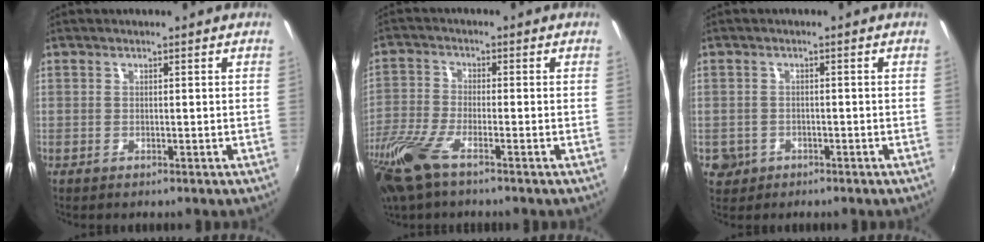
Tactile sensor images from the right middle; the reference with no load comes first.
{"total": 11.1, "force": [-7.2, 3.1, 7.8], "torque": [-0.187, -0.035, -0.149]}
{"total": 4.3, "force": [-1.7, 3.8, 1.3], "torque": [-0.039, -0.002, -0.024]}